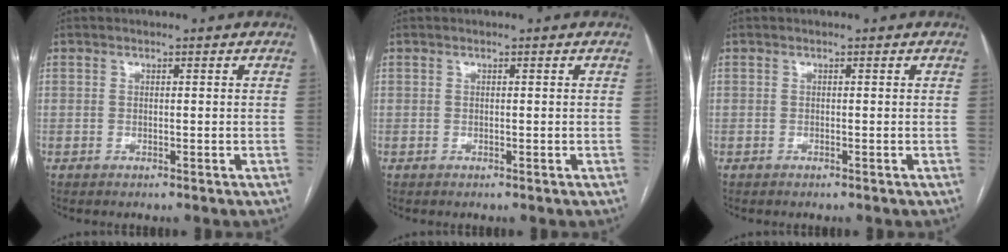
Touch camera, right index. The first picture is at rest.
{"total": 0.0}
{"total": 0.0}